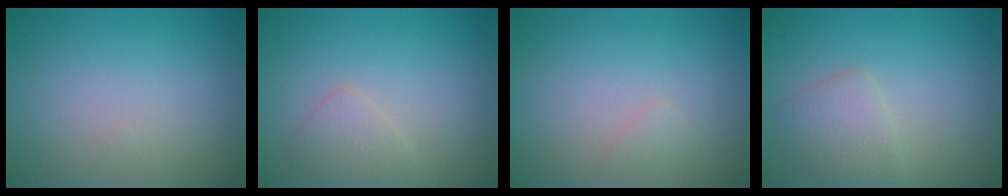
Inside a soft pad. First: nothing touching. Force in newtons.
{"total": 1.5, "press": 1.5, "slide": 0.1}
{"total": 0.6, "press": 0.6, "slide": 0.1}
{"total": 2.5, "press": 2.5, "slide": 0.2}